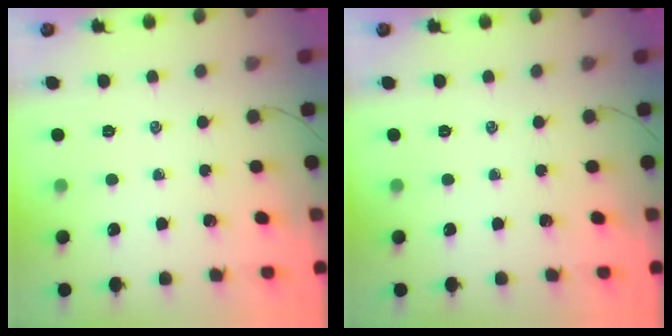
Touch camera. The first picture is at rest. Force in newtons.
{"total": 0.0}